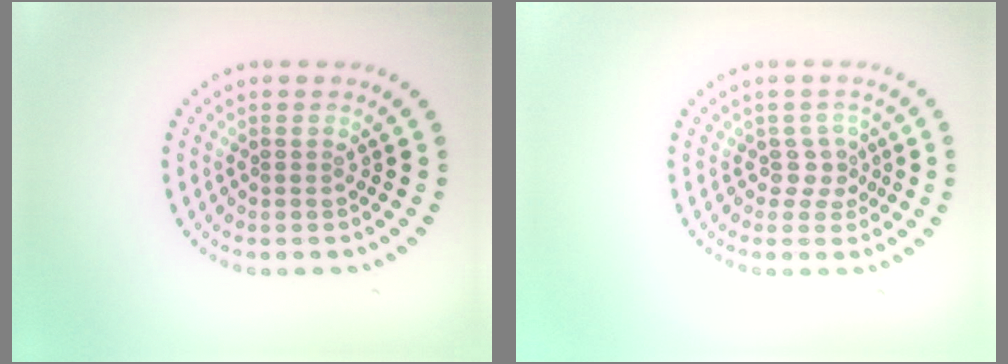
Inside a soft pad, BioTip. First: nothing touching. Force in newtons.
{"total": 1.7, "press": 1.3, "slide": 1.1}